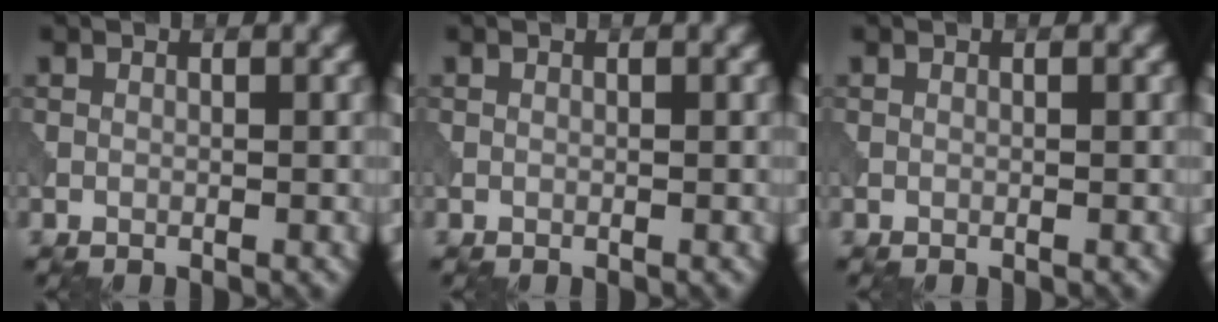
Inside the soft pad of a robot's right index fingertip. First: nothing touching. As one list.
[{"total": 0.0}, {"total": 0.0}]